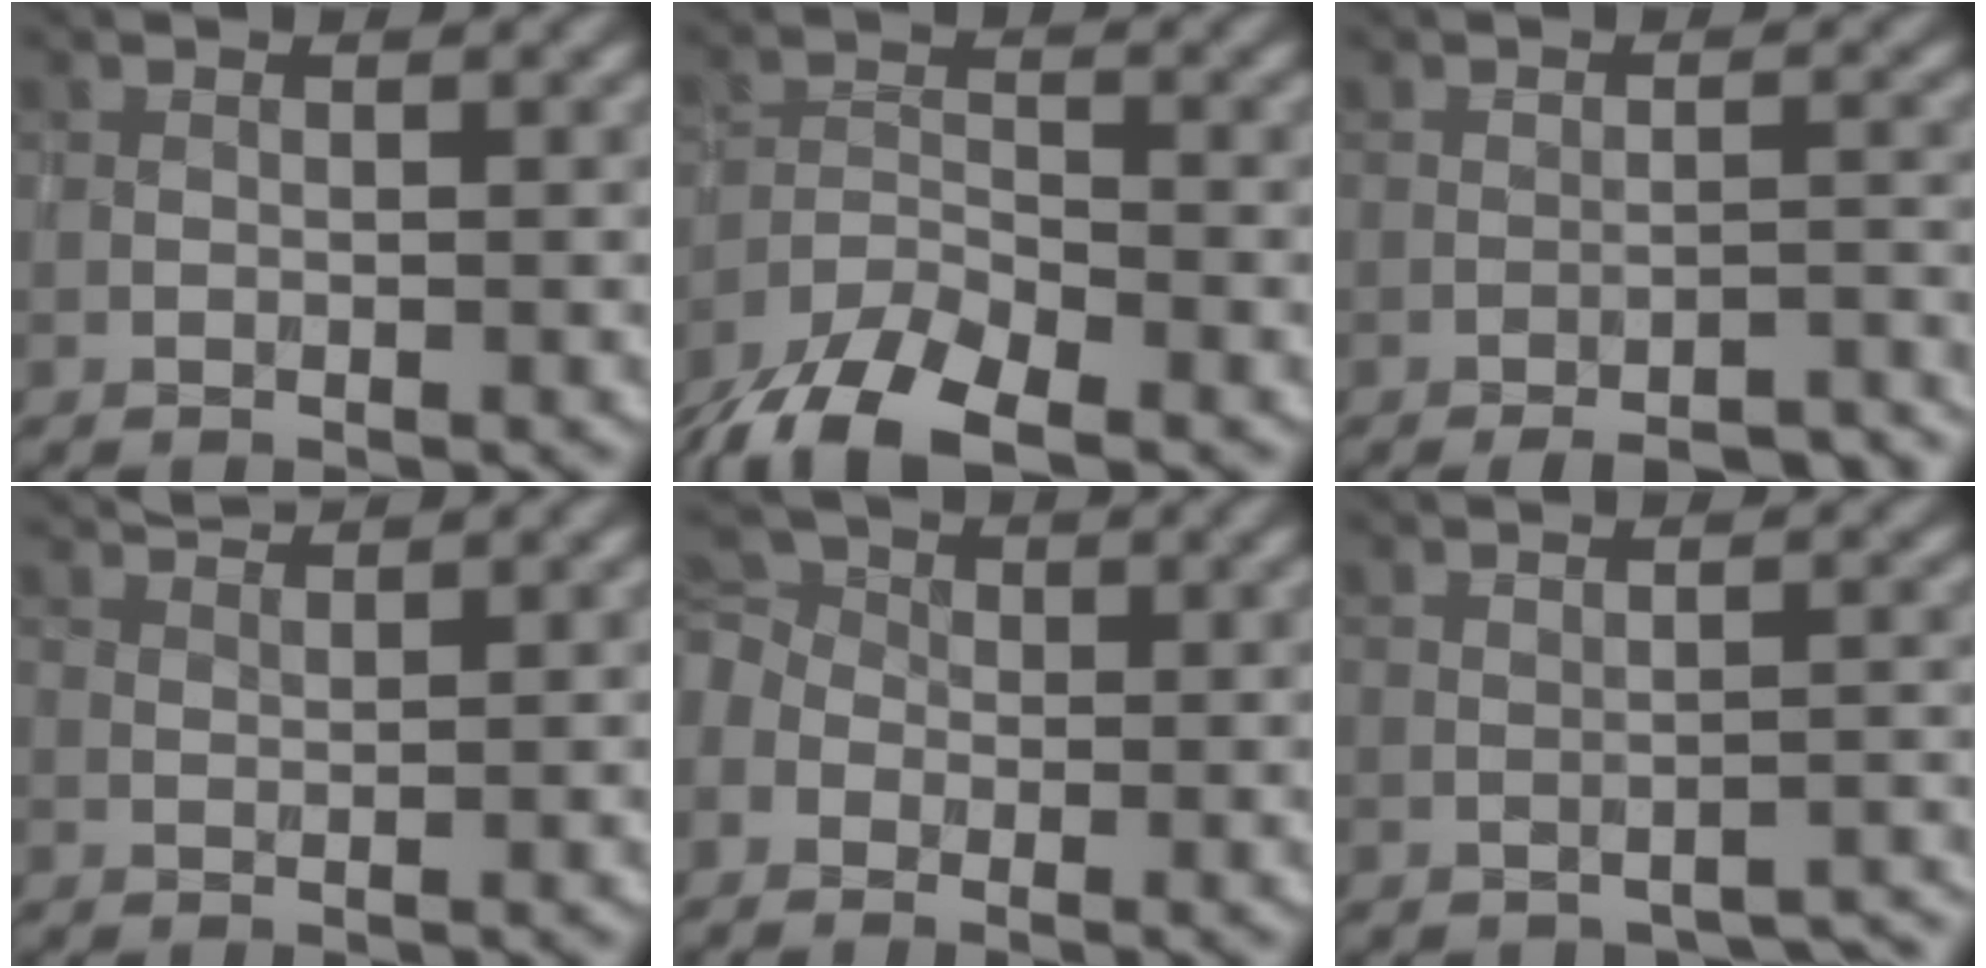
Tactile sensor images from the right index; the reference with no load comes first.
{"total": 7.7, "force": [-5.7, 2.8, 4.3], "torque": [-0.075, -0.011, -0.107]}
{"total": 8.2, "force": [-7.6, 2.0, 2.4], "torque": [-0.015, 0.020, -0.087]}
{"total": 1.4, "force": [1.4, 0.0, 0.3], "torque": [-0.015, -0.001, 0.025]}
{"total": 4.0, "force": [-1.1, 3.2, 2.0], "torque": [-0.042, 0.009, -0.029]}
{"total": 2.5, "force": [-2.2, 0.8, 0.7], "torque": [-0.007, 0.005, -0.027]}